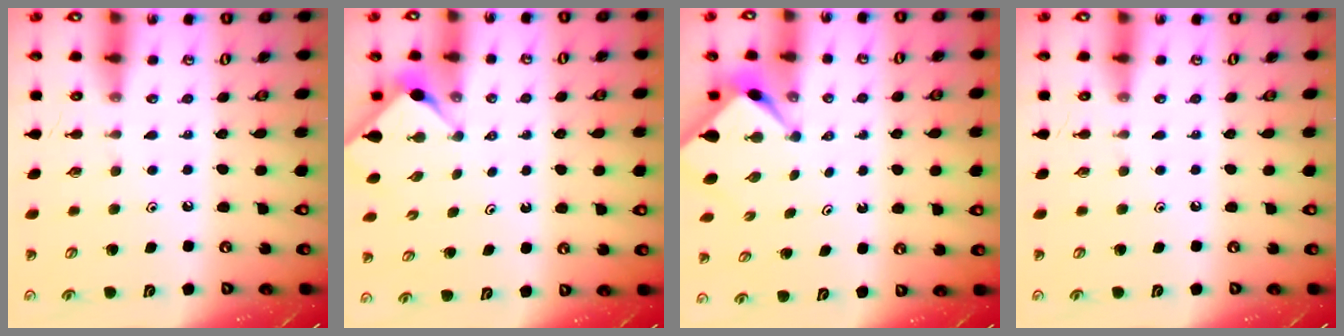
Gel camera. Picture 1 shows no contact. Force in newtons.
{"total": 2.9, "press": 2.9, "slide": 0.4}
{"total": 2.4, "press": 2.4, "slide": 0.3}
{"total": 0.0}